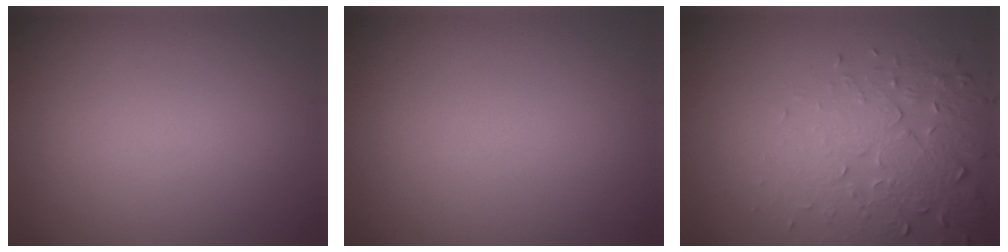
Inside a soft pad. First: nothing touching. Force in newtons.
{"total": 0.0}
{"total": 5.0, "press": 3.6, "slide": 3.4}